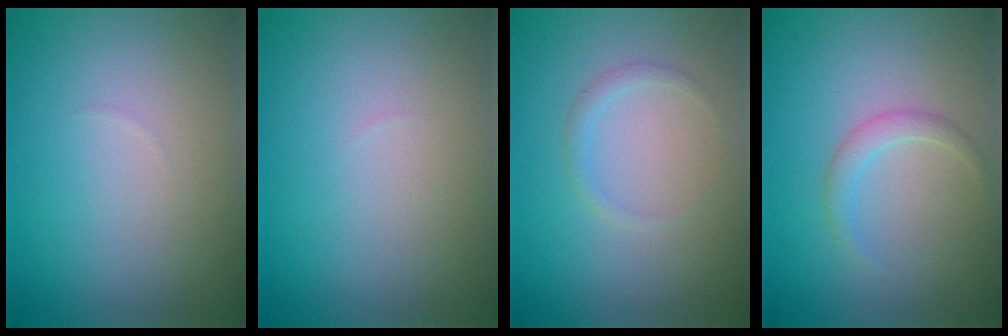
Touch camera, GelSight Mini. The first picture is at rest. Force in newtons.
{"total": 0.0}
{"total": 0.9, "press": 0.9, "slide": 0.1}
{"total": 1.4, "press": 1.4, "slide": 0.0}